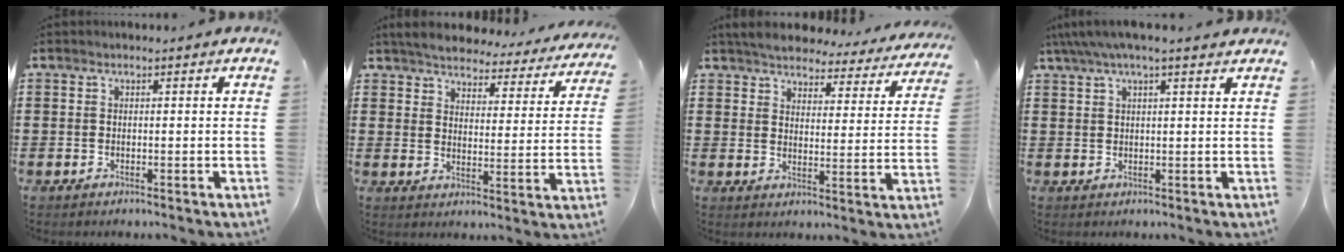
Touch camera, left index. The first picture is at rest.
{"total": 4.5, "force": [4.4, 0.5, 0.8], "torque": [-0.043, -0.031, 0.074]}
{"total": 4.9, "force": [4.7, 0.7, 0.9], "torque": [-0.043, -0.030, 0.081]}
{"total": 3.8, "force": [2.7, 0.5, 2.6], "torque": [-0.057, 0.001, 0.048]}